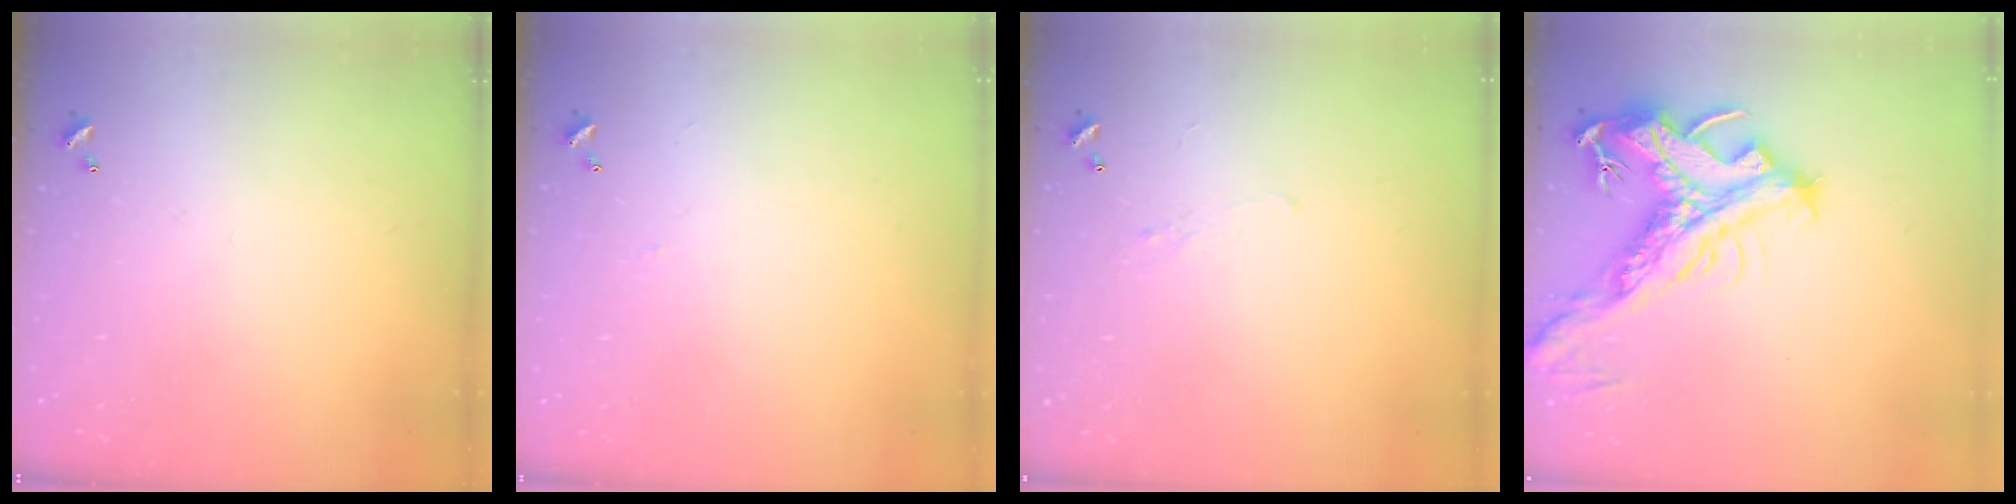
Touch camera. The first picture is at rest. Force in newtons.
{"total": 0.5, "press": 0.3, "slide": 0.4}
{"total": 1.0, "press": 0.8, "slide": 0.5}
{"total": 9.3, "press": 9.1, "slide": 2.0}